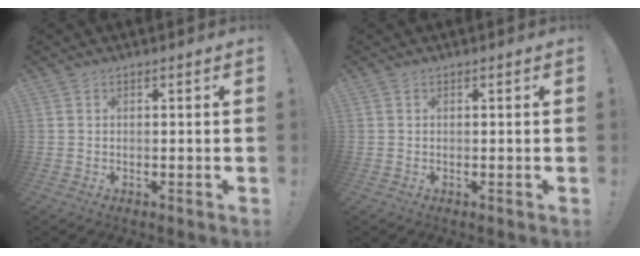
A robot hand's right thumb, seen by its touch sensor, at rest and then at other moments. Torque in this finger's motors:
{"motor_torque": [0.04, 0.04, -0.01, 0.01, 0.06]}